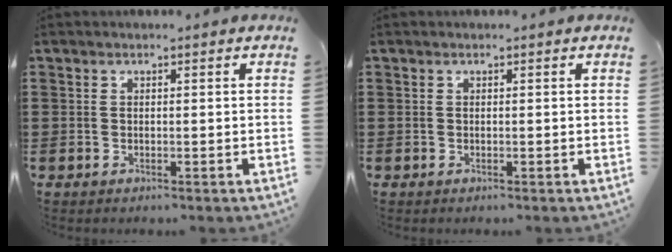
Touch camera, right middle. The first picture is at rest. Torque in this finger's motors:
{"motor_torque": [0.00, 0.00, 0.07, 0.01]}